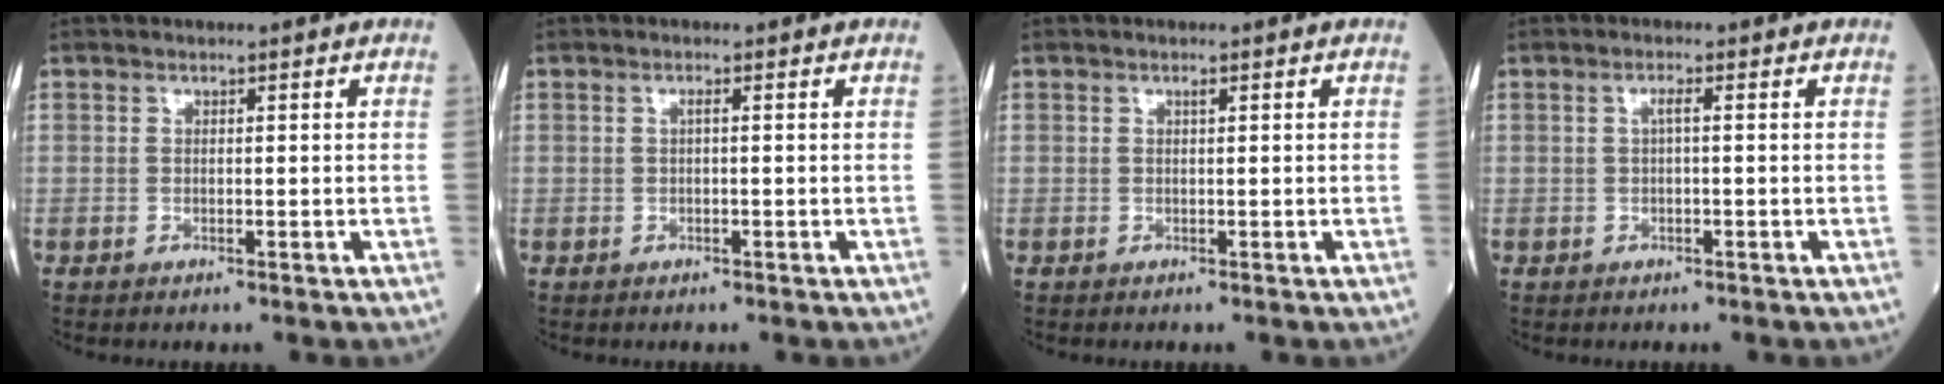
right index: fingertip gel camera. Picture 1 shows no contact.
{"total": 1.0, "force": [0.2, 0.3, 0.9], "torque": [-0.025, 0.001, 0.003]}
{"total": 0.7, "force": [0.2, 0.3, 0.6], "torque": [-0.016, 0.002, 0.003]}
{"total": 1.6, "force": [0.3, 0.4, 1.6], "torque": [-0.037, 0.003, 0.006]}